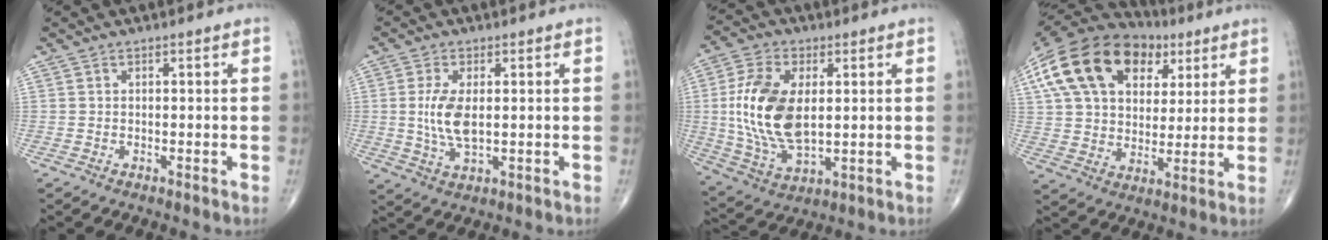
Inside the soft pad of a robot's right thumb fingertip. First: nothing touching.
{"total": 7.2, "force": [0.5, 3.3, 6.4], "torque": [-0.137, -0.009, 0.014]}
{"total": 16.3, "force": [1.6, 8.9, 13.5], "torque": [-0.271, -0.008, 0.038]}
{"total": 24.6, "force": [10.0, 16.2, 15.6], "torque": [-0.286, 0.026, 0.175]}